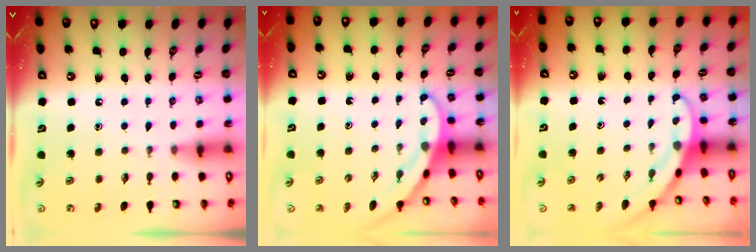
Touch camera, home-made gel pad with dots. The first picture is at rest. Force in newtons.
{"total": 3.4, "press": 3.4, "slide": 0.1}
{"total": 3.3, "press": 3.3, "slide": 0.1}